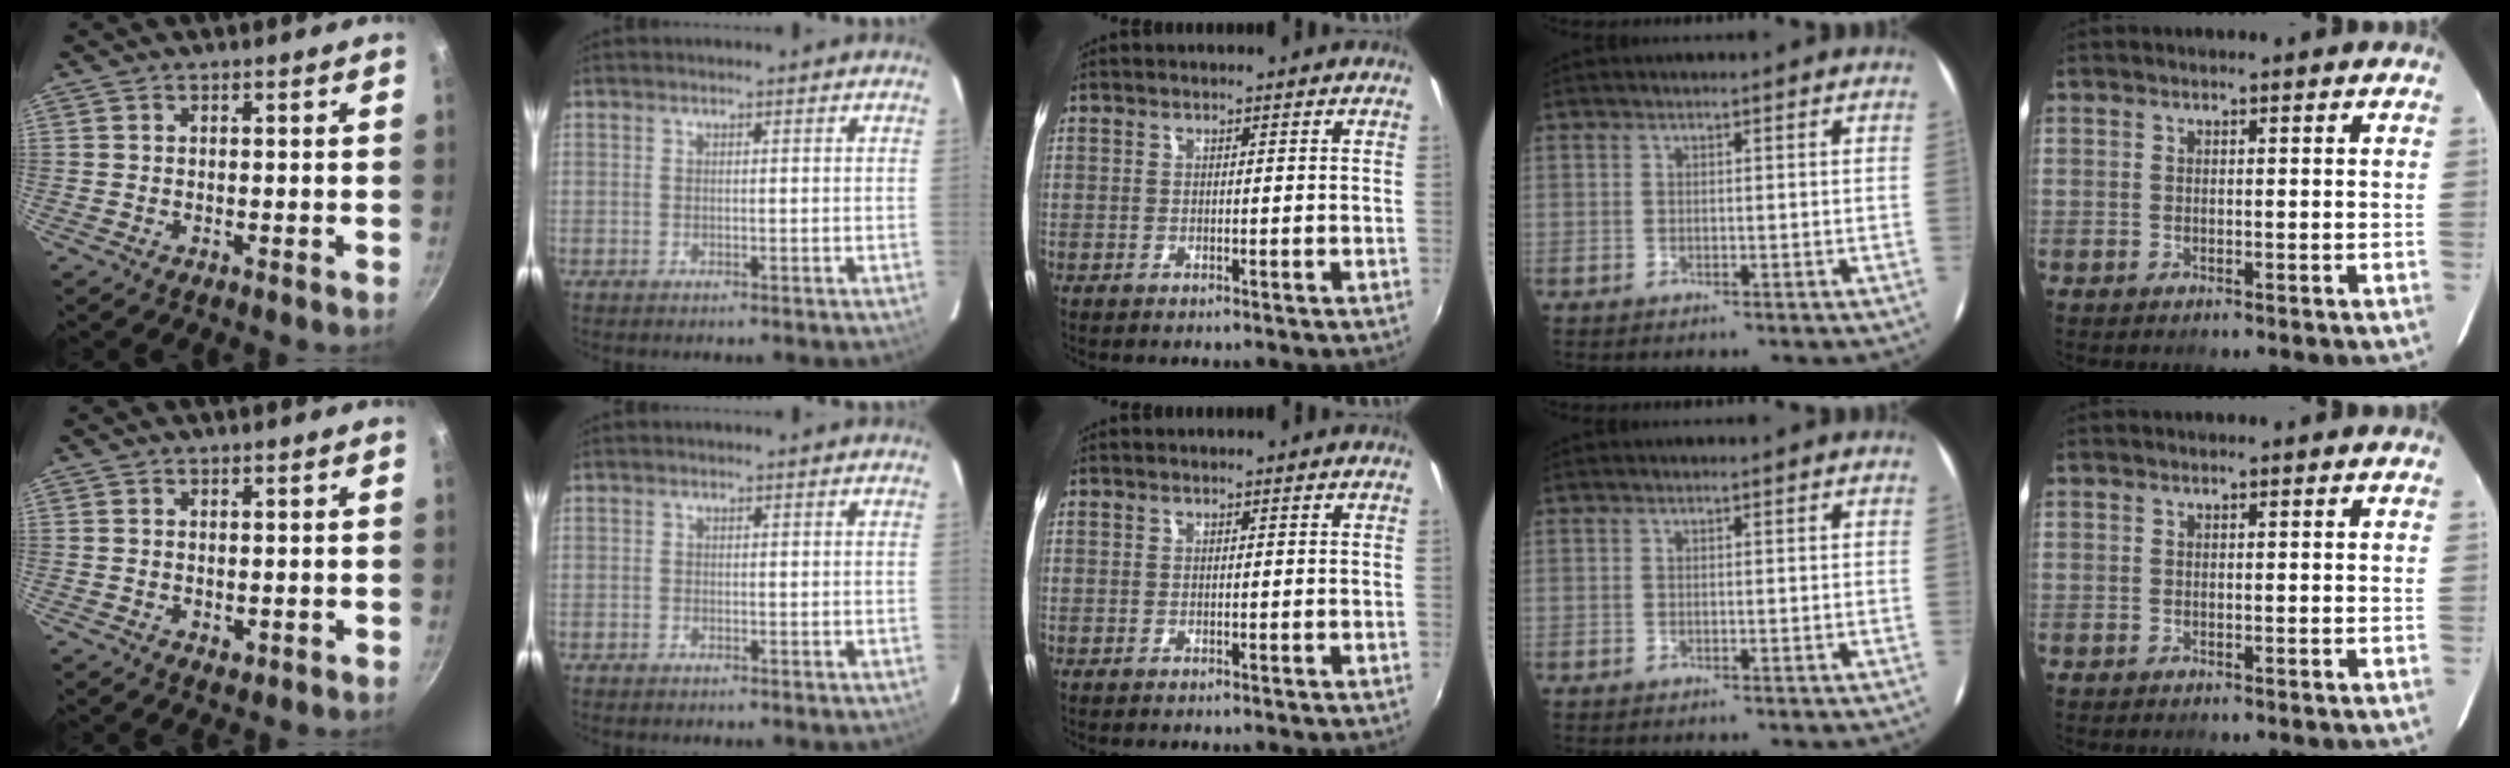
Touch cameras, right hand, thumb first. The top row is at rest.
{"thumb": {"total": 1.4, "force": [0.0, 1.0, 1.0], "torque": [-0.013, -0.003, 0.001]}, "index": {"total": 0.6, "force": [-0.5, 0.3, 0.1], "torque": [-0.002, -0.001, -0.010]}}